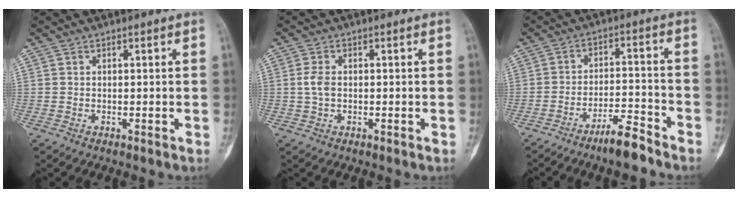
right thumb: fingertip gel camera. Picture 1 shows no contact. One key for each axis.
{"total": 3.0, "fx": 0.1, "fy": 1.8, "fz": 2.4, "tx": -0.053, "ty": 0.003, "tz": 0.000}
{"total": 7.0, "fx": -5.6, "fy": 1.3, "fz": 4.0, "tx": -0.070, "ty": 0.046, "tz": -0.098}